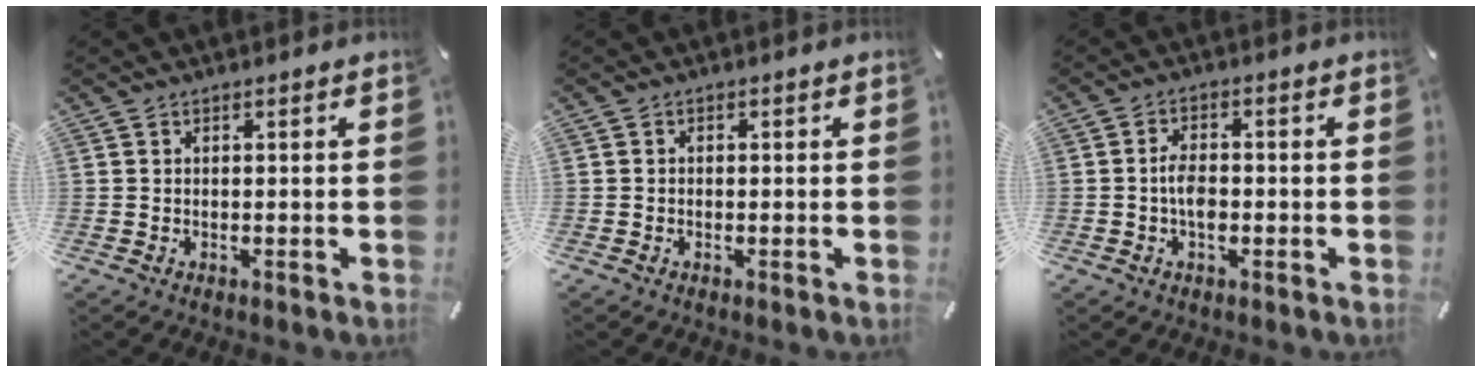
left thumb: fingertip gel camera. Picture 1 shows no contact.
{"total": 0.7, "force": [-0.2, 0.7, 0.3], "torque": [-0.004, 0.005, -0.006]}
{"total": 4.6, "force": [-1.0, 2.6, 3.6], "torque": [-0.071, 0.007, -0.018]}